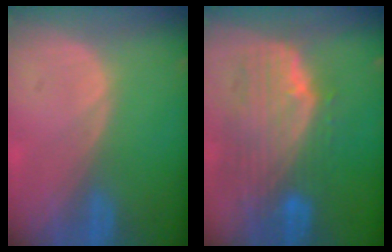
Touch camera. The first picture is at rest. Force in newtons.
{"total": 10.2, "press": 8.9, "slide": 4.8}